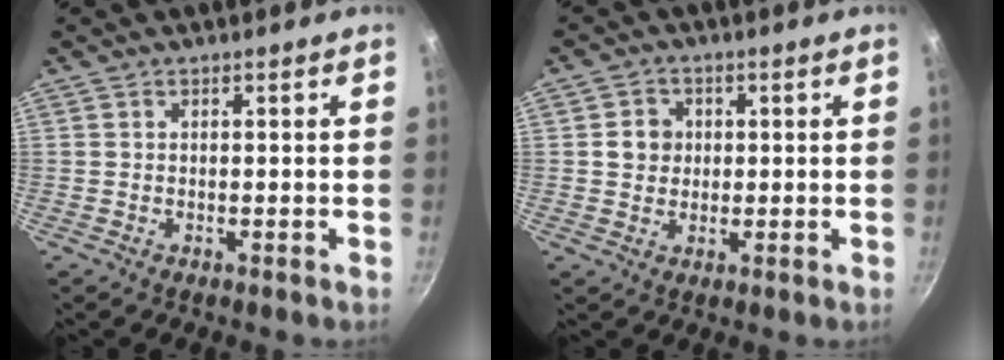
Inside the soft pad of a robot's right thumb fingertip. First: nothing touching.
{"total": 4.2, "force": [0.5, 3.9, 1.6], "torque": [-0.003, 0.004, 0.004]}